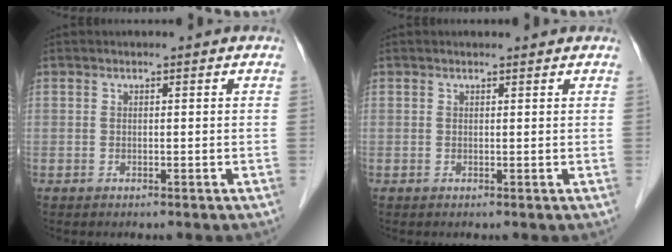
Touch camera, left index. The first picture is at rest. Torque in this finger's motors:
{"motor_torque": [0.27, -0.19, -0.06, -0.01]}